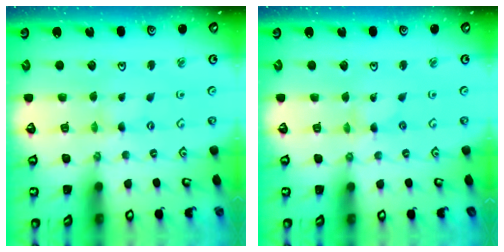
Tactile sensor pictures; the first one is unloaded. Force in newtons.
{"total": 0.0}